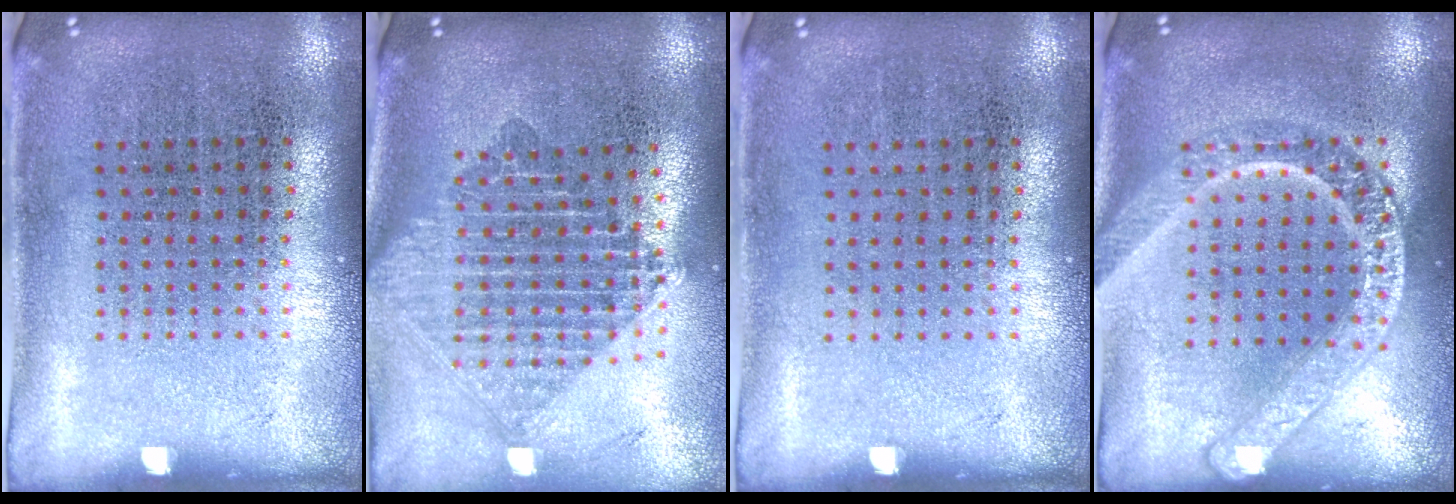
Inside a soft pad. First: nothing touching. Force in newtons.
{"total": 2.3, "press": 1.8, "slide": 1.4}
{"total": 0.0}
{"total": 2.9, "press": 2.9, "slide": 0.4}